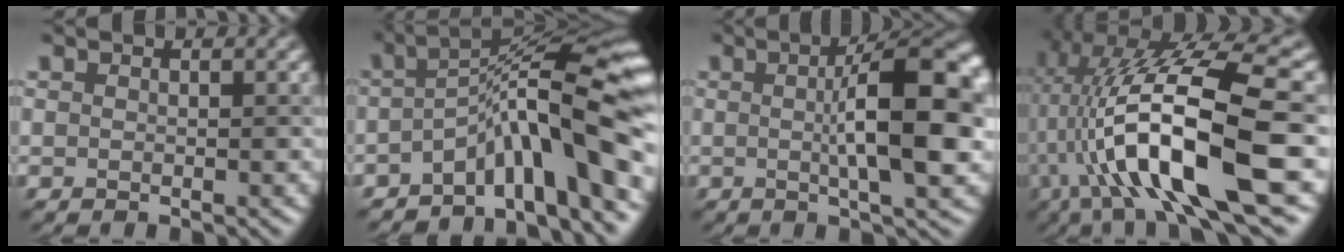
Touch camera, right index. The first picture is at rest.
{"total": 9.6, "force": [-3.2, 2.2, 8.7], "torque": [-0.116, 0.022, -0.067]}
{"total": 9.3, "force": [0.6, 2.2, 9.0], "torque": [-0.124, 0.010, 0.008]}
{"total": 14.6, "force": [-2.2, 3.3, 14.0], "torque": [-0.234, 0.019, -0.031]}